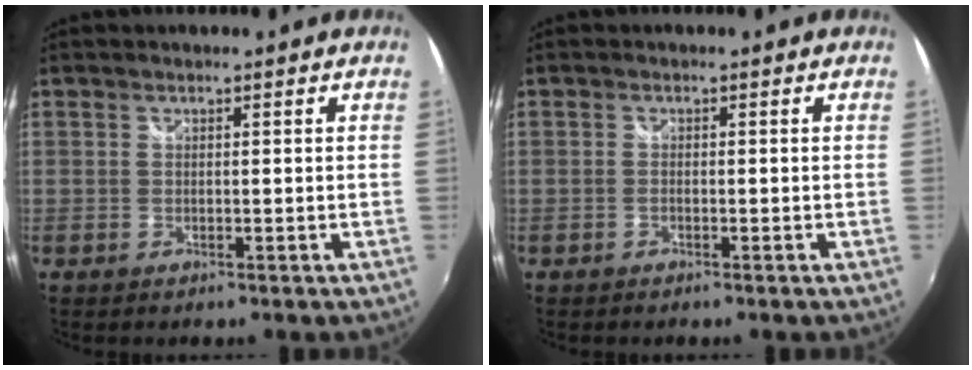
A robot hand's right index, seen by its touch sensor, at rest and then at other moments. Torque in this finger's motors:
{"motor_torque": [0.32, 0.36, 0.06, -0.01]}